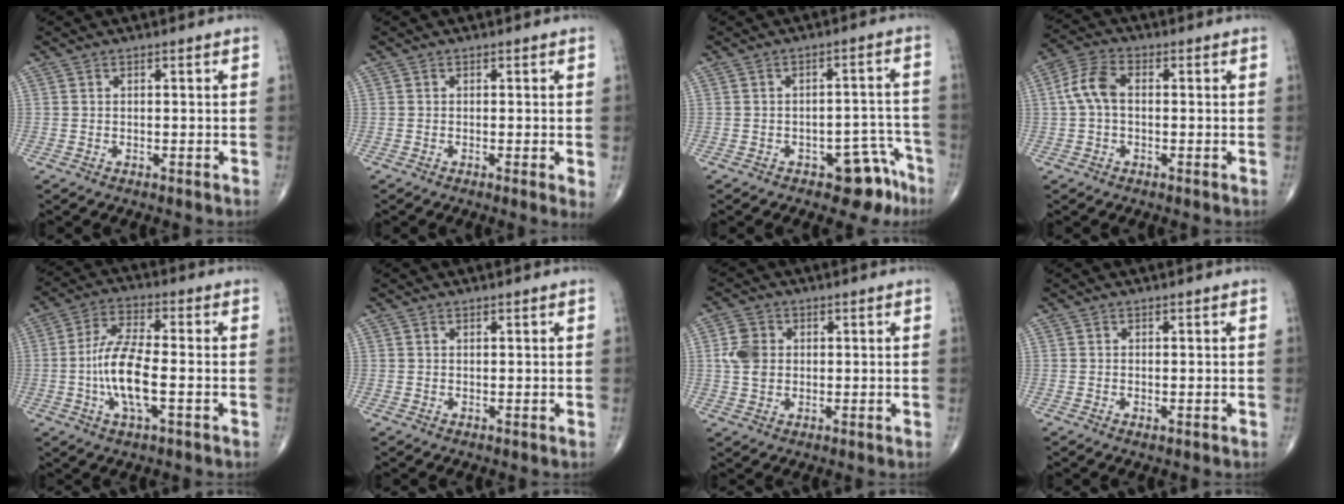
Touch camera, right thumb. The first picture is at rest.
{"total": 1.9, "force": [0.0, 0.3, 1.9], "torque": [-0.031, -0.007, -0.002]}
{"total": 7.3, "force": [-4.8, 3.9, 4.0], "torque": [-0.012, 0.046, -0.059]}
{"total": 6.6, "force": [0.3, 4.0, 5.2], "torque": [-0.114, 0.022, -0.001]}
{"total": 11.0, "force": [-2.1, 3.5, 10.2], "torque": [-0.213, 0.015, -0.043]}
{"total": 0.0}
{"total": 5.5, "force": [0.7, 4.4, 3.3], "torque": [-0.056, 0.003, 0.012]}
{"total": 0.6, "force": [-0.2, 0.2, 0.5], "torque": [-0.009, -0.003, -0.001]}